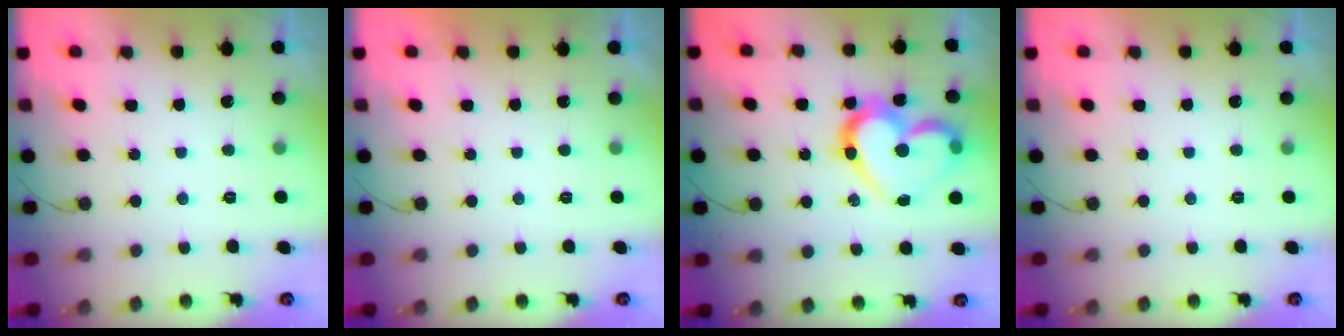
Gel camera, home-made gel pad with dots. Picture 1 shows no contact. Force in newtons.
{"total": 1.8, "press": 1.7, "slide": 0.1}
{"total": 17.6, "press": 17.5, "slide": 1.6}
{"total": 0.0}